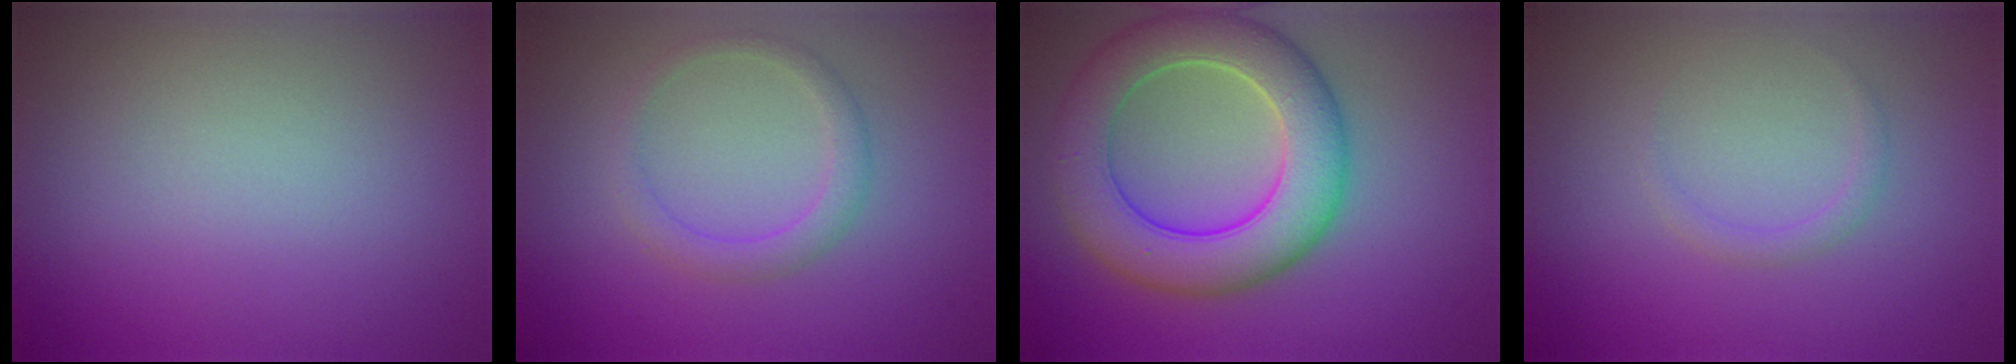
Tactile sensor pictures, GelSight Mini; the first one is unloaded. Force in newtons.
{"total": 2.1, "press": 2.1, "slide": 0.1}
{"total": 8.2, "press": 8.2, "slide": 0.4}
{"total": 1.0, "press": 1.0, "slide": 0.0}